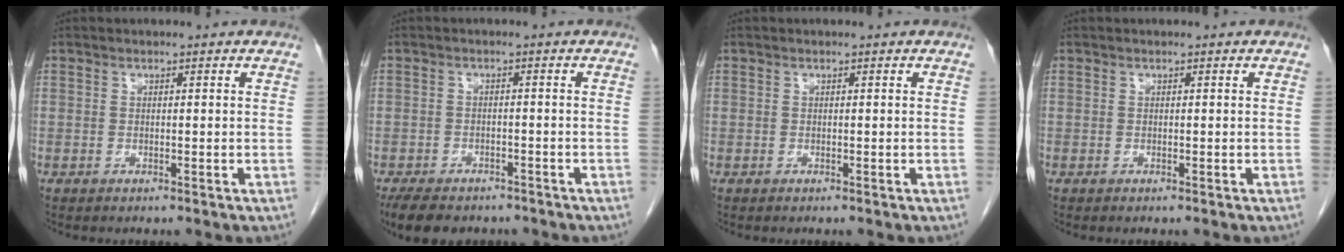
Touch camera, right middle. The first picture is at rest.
{"total": 9.2, "force": [-7.2, 4.1, 3.9], "torque": [-0.067, -0.006, -0.100]}
{"total": 0.0}
{"total": 0.0}